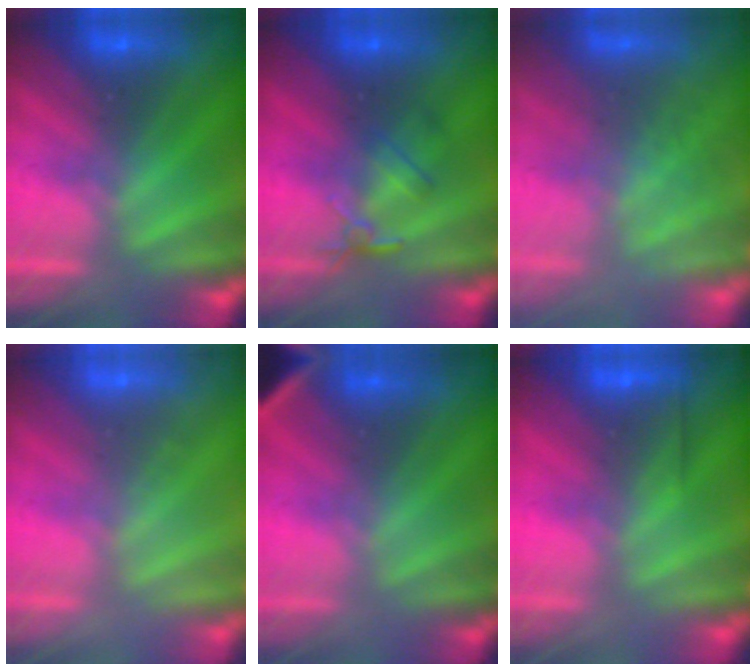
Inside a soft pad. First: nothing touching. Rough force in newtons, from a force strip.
{"total": 2.4}
{"total": 2.9}
{"total": 1.8}
{"total": 3.0}
{"total": 2.6}